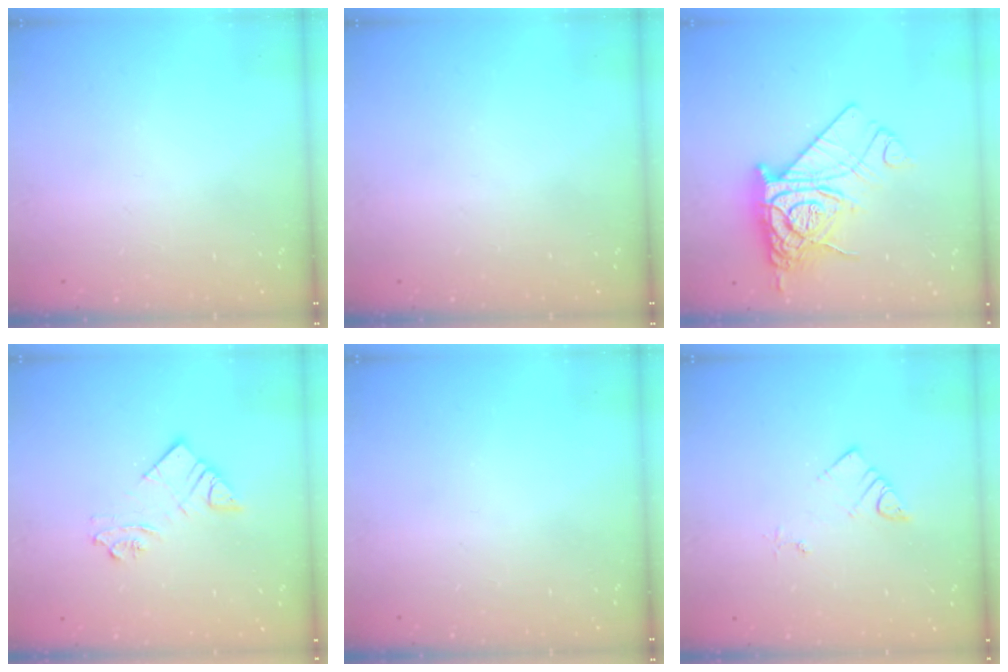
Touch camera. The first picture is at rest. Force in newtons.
{"total": 0.0}
{"total": 16.9, "press": 16.8, "slide": 1.7}
{"total": 6.1, "press": 6.1, "slide": 0.4}
{"total": 0.0}
{"total": 4.8, "press": 4.8, "slide": 0.2}